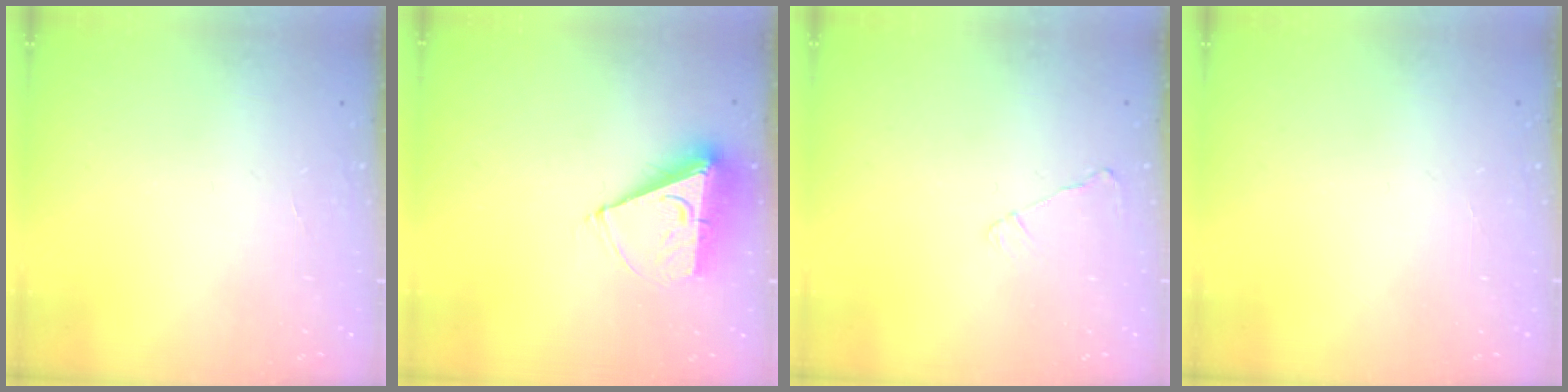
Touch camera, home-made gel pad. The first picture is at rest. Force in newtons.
{"total": 8.4, "press": 8.4, "slide": 0.5}
{"total": 2.6, "press": 2.6, "slide": 0.5}
{"total": 0.0}